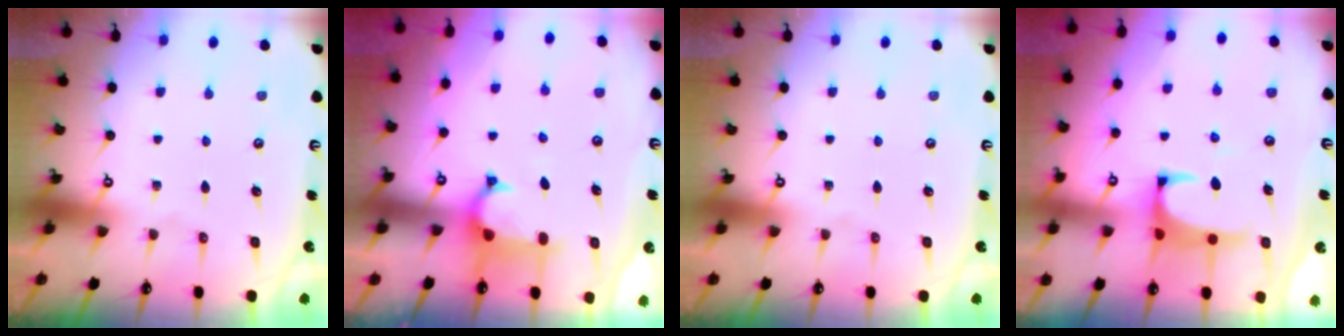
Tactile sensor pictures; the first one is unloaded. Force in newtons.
{"total": 0.7, "press": 0.1, "slide": 0.7}
{"total": 0.0}
{"total": 1.5, "press": 1.3, "slide": 0.8}